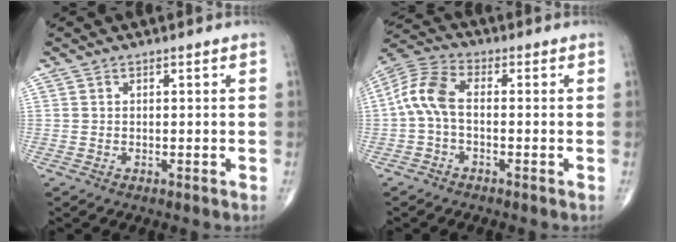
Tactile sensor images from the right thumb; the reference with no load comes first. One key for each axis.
{"total": 7.8, "fx": -0.8, "fy": 4.1, "fz": 6.5, "tx": -0.142, "ty": 0.025, "tz": -0.029}